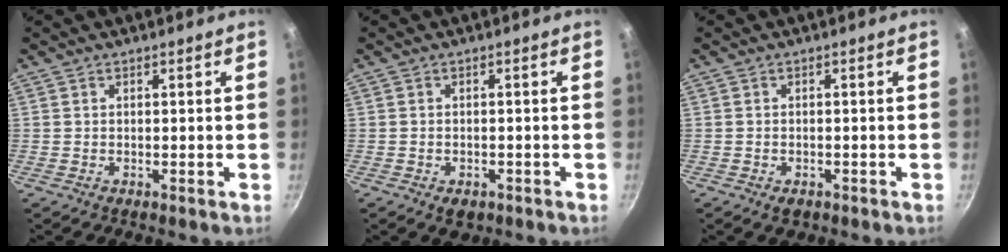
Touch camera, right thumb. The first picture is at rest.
{"total": 2.9, "force": [-1.4, 1.9, 1.6], "torque": [-0.022, 0.008, -0.011]}
{"total": 2.0, "force": [-1.1, 1.3, 1.1], "torque": [-0.018, 0.004, -0.010]}